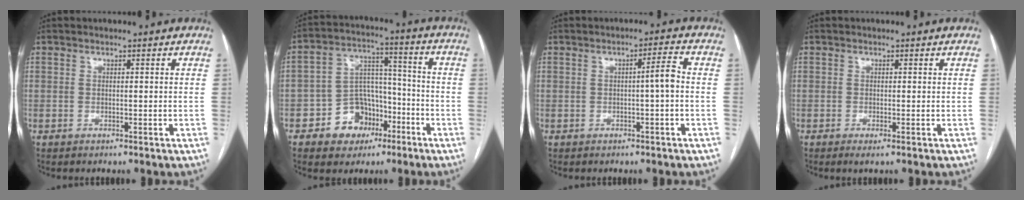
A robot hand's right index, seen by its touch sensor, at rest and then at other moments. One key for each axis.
{"total": 10.0, "fx": -5.1, "fy": 7.6, "fz": 4.2, "tx": -0.069, "ty": 0.033, "tz": -0.076}
{"total": 3.1, "fx": -0.2, "fy": -0.2, "fz": 3.1, "tx": -0.046, "ty": 0.006, "tz": -0.003}
{"total": 1.0, "fx": -0.3, "fy": 0.0, "fz": 0.9, "tx": -0.014, "ty": -0.003, "tz": -0.004}